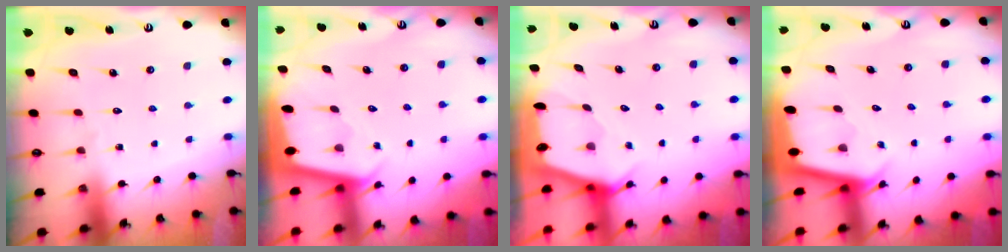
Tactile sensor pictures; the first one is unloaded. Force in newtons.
{"total": 1.9, "press": 1.9, "slide": 0.1}
{"total": 2.5, "press": 2.5, "slide": 0.3}
{"total": 2.2, "press": 2.2, "slide": 0.1}